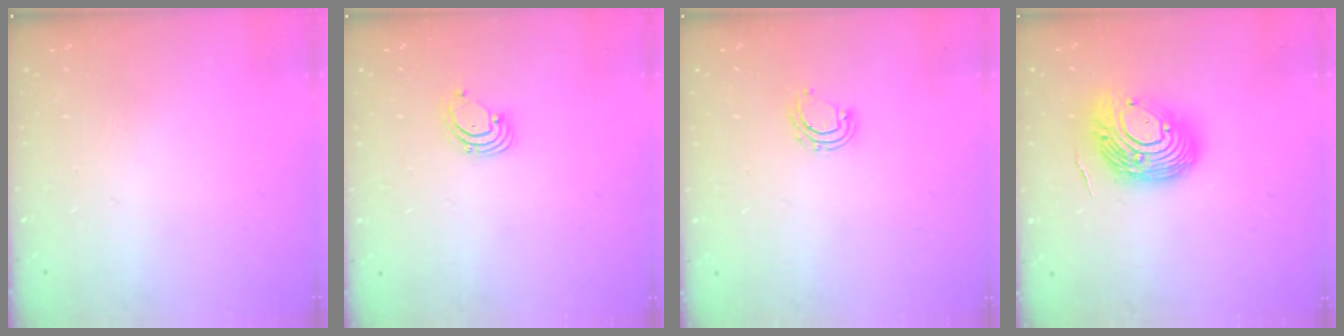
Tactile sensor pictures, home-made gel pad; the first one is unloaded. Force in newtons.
{"total": 1.6, "press": 1.6, "slide": 0.1}
{"total": 5.7, "press": 5.7, "slide": 0.6}
{"total": 14.5, "press": 14.4, "slide": 1.9}